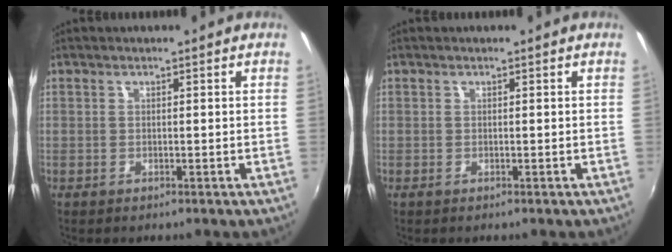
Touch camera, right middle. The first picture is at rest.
{"total": 0.0}